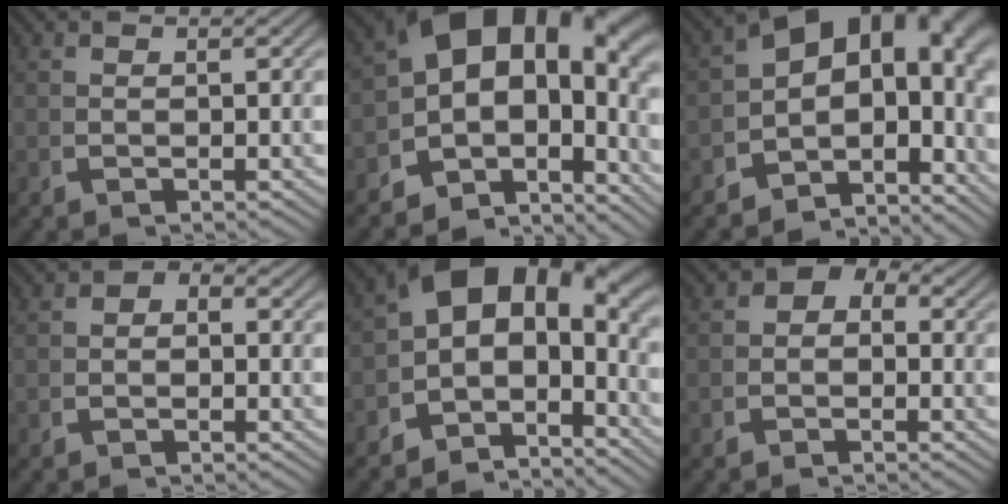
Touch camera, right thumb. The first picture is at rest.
{"total": 16.0, "force": [0.3, 10.6, 12.0], "torque": [-0.213, -0.032, 0.006]}
{"total": 13.8, "force": [-0.3, 9.1, 10.4], "torque": [-0.157, -0.023, -0.009]}
{"total": 1.0, "force": [-0.5, 0.8, 0.4], "torque": [-0.006, -0.003, -0.011]}
{"total": 12.5, "force": [0.0, 8.5, 9.2], "torque": [-0.159, -0.022, -0.007]}
{"total": 2.1, "force": [0.1, 1.5, 1.4], "torque": [-0.018, -0.002, 0.003]}